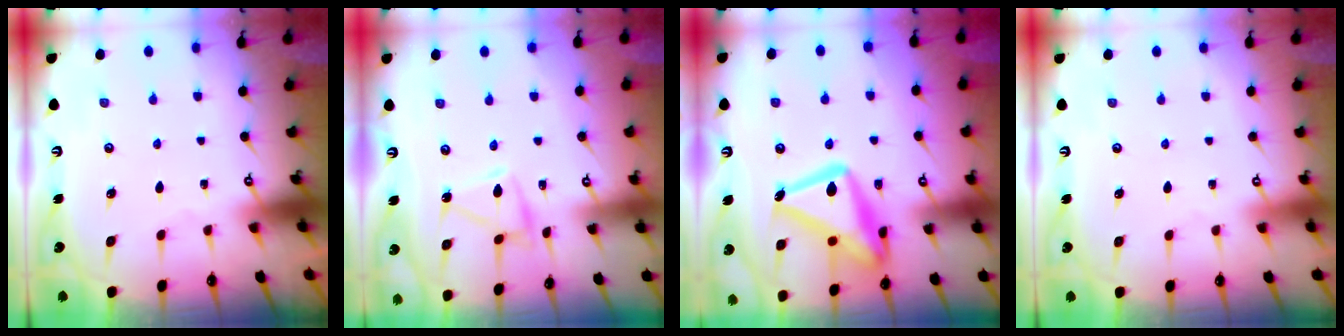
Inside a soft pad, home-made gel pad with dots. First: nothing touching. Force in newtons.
{"total": 8.7, "press": 8.7, "slide": 0.3}
{"total": 20.3, "press": 20.3, "slide": 1.4}
{"total": 3.8, "press": 3.8, "slide": 0.1}